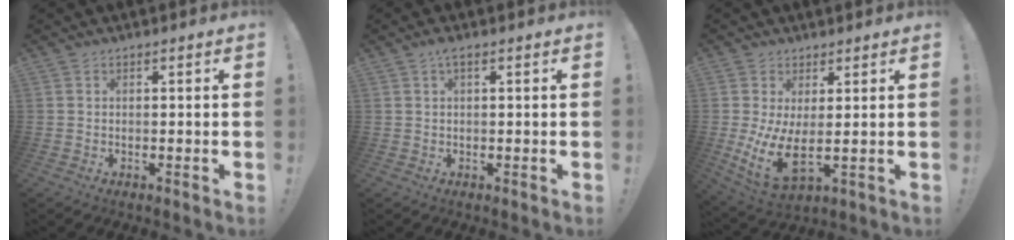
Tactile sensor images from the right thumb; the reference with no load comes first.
{"total": 2.0, "force": [0.9, 0.5, 1.7], "torque": [-0.028, 0.000, 0.013]}
{"total": 9.3, "force": [1.4, 3.7, 8.4], "torque": [-0.153, -0.027, 0.029]}